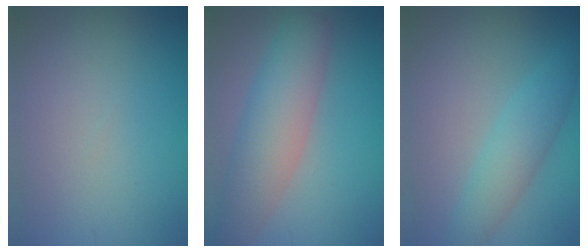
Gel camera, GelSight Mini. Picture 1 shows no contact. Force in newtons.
{"total": 6.4, "press": 6.4, "slide": 0.4}
{"total": 3.5, "press": 3.5, "slide": 0.1}